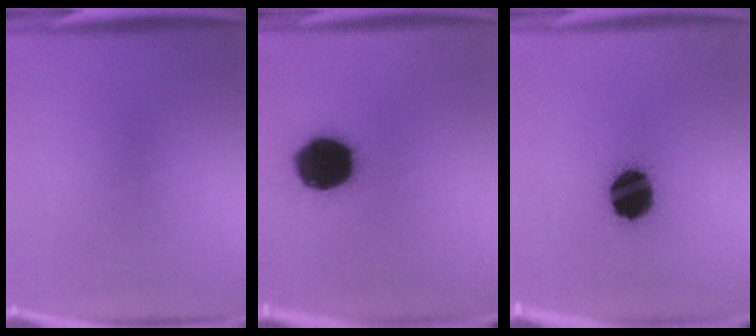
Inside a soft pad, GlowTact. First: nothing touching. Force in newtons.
{"total": 19.1}
{"total": 15.3}